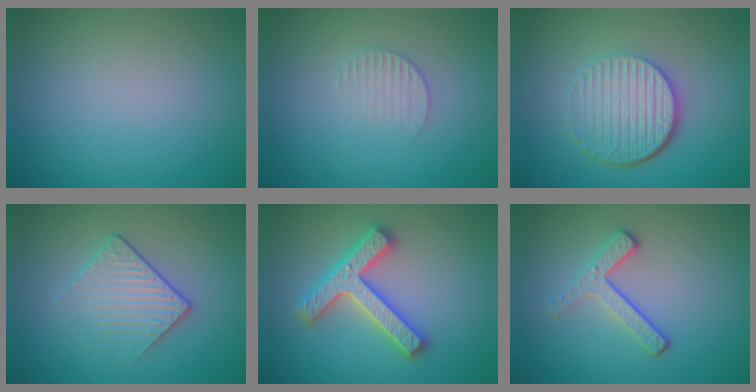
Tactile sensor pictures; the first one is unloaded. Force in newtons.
{"total": 1.5, "press": 1.5, "slide": 0.4}
{"total": 6.0, "press": 4.2, "slide": 4.3}
{"total": 2.4, "press": 2.1, "slide": 1.1}
{"total": 4.7, "press": 4.6, "slide": 0.8}
{"total": 3.1, "press": 2.3, "slide": 2.1}